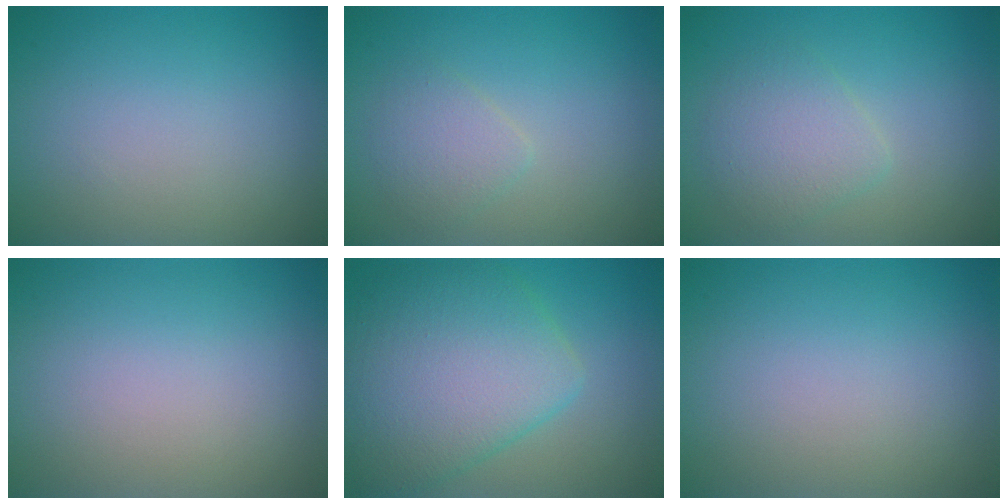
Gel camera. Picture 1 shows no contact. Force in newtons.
{"total": 1.9, "press": 1.9, "slide": 0.1}
{"total": 2.9, "press": 2.9, "slide": 0.0}
{"total": 0.0}
{"total": 8.3, "press": 8.3, "slide": 0.2}
{"total": 0.0}